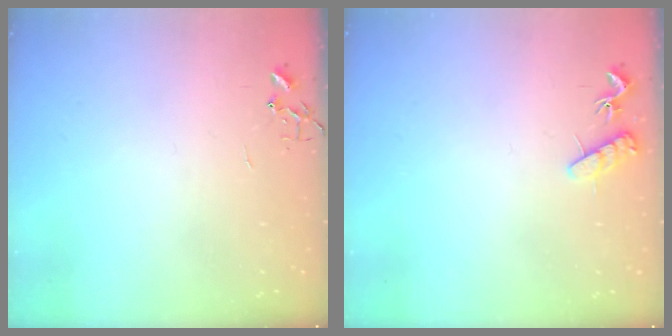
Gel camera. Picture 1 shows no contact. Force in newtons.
{"total": 8.1, "press": 8.1, "slide": 0.6}